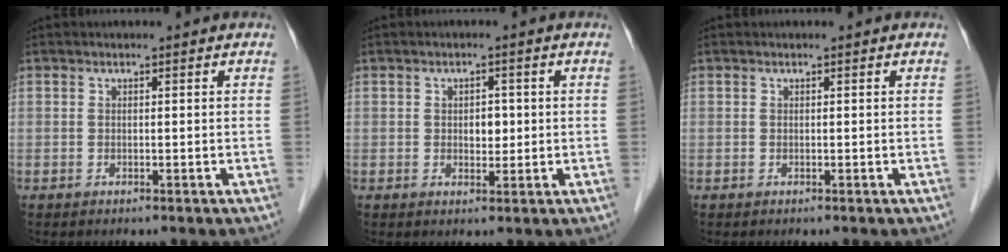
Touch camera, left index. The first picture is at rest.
{"total": 2.4, "force": [0.1, 1.6, 1.8], "torque": [-0.026, 0.002, 0.005]}
{"total": 0.0}